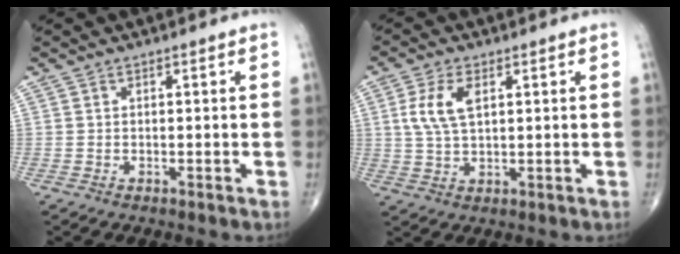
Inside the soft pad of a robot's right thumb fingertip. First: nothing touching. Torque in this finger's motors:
{"motor_torque": [0.00, -0.06, 0.94, 0.27, 0.08]}